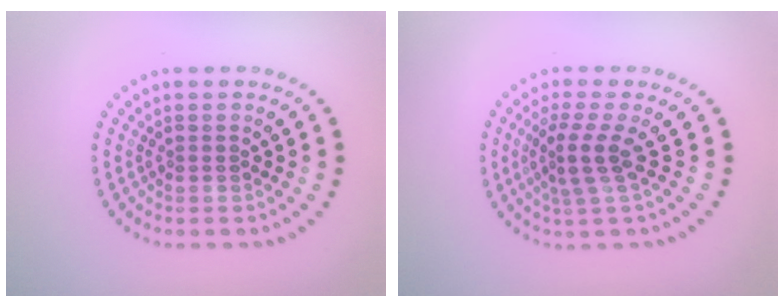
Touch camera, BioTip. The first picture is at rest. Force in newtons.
{"total": 2.9, "press": 2.0, "slide": 2.1}